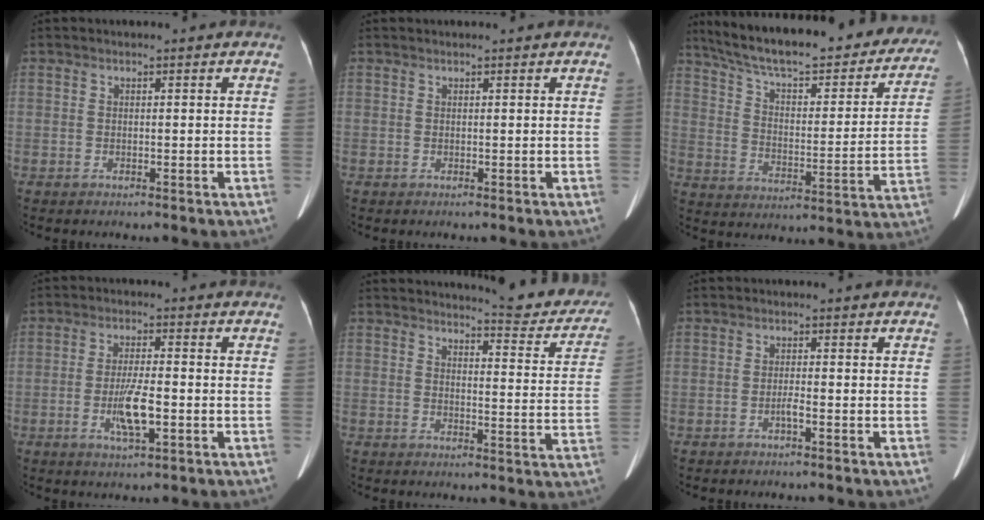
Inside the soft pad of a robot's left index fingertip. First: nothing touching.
{"total": 1.0, "force": [1.0, 0.1, 0.4], "torque": [-0.008, 0.017, 0.015]}
{"total": 32.3, "force": [27.2, 7.6, 15.7], "torque": [-0.245, -0.031, 0.353]}
{"total": 6.0, "force": [-1.8, 1.1, 5.6], "torque": [-0.111, -0.004, -0.030]}
{"total": 12.7, "force": [12.0, 1.8, 3.8], "torque": [-0.027, -0.051, 0.120]}
{"total": 1.4, "force": [-0.8, -0.1, 1.2], "torque": [-0.023, 0.001, -0.016]}